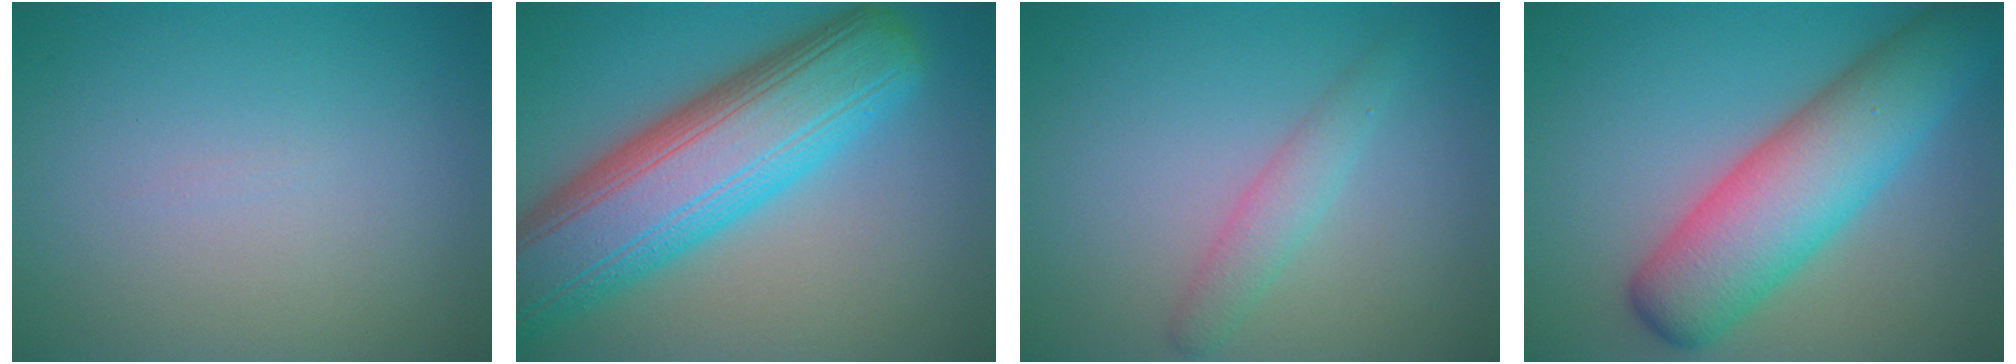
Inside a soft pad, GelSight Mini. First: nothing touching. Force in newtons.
{"total": 12.6, "press": 12.6, "slide": 0.4}
{"total": 2.1, "press": 2.1, "slide": 0.0}
{"total": 9.1, "press": 9.1, "slide": 0.2}